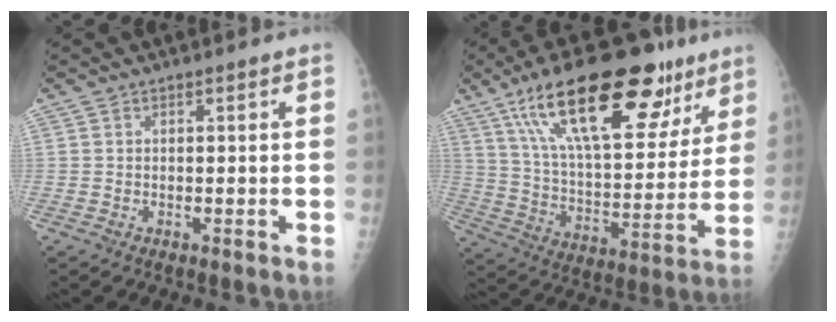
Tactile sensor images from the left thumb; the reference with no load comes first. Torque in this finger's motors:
{"motor_torque": [1.07, 0.36, 1.80, -0.97, 0.53]}